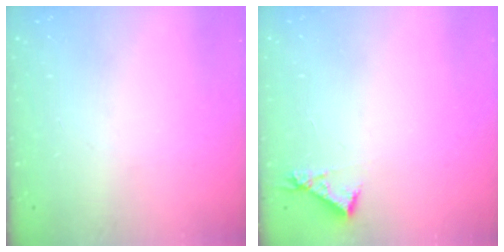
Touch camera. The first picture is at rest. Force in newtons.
{"total": 4.7, "press": 4.7, "slide": 0.4}